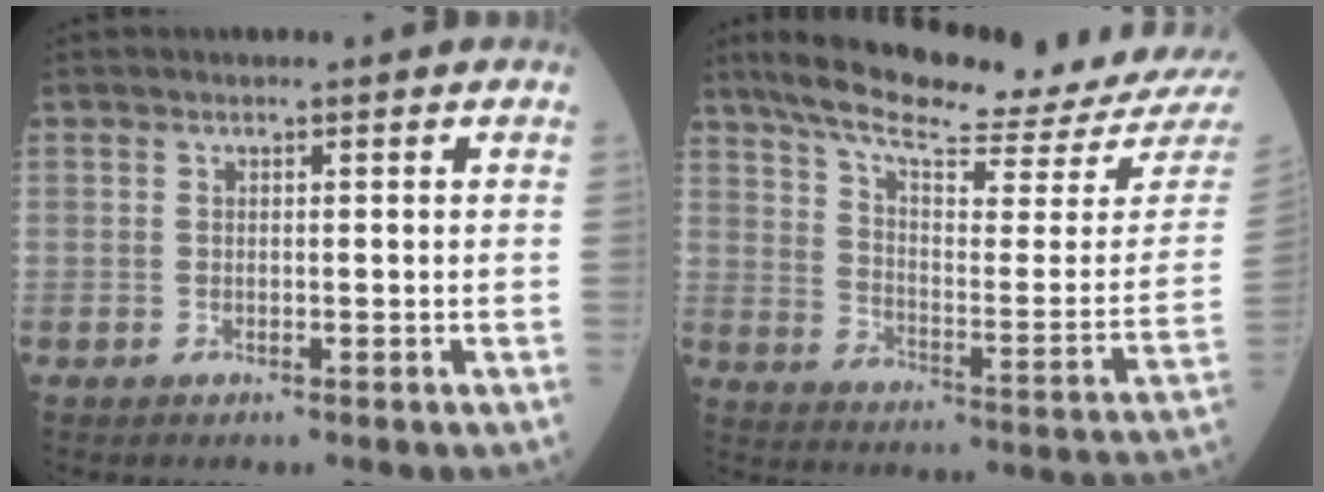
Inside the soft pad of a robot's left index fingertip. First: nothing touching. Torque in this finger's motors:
{"motor_torque": [0.93, -1.15, 0.01, 0.06]}